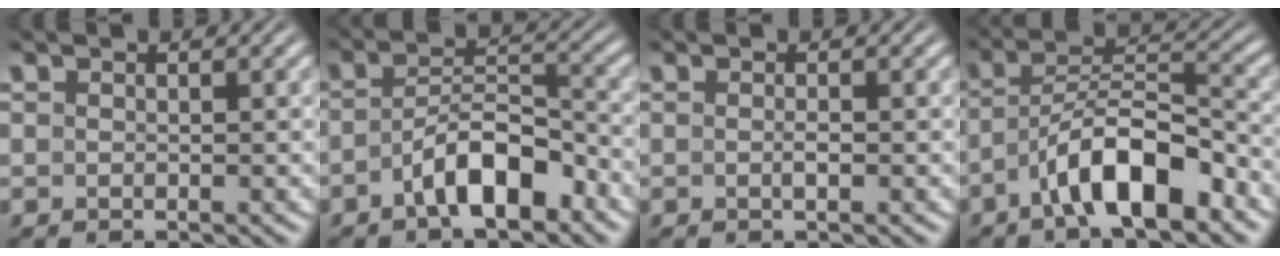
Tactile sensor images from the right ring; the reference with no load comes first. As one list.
[{"total": 5.0, "force": [-3.1, 2.0, 3.5], "torque": [-0.047, -0.003, -0.048]}, {"total": 0.7, "force": [-0.3, 0.0, 0.6], "torque": [-0.013, 0.000, -0.007]}, {"total": 6.0, "force": [-2.7, 2.6, 4.7], "torque": [-0.077, -0.011, -0.041]}]